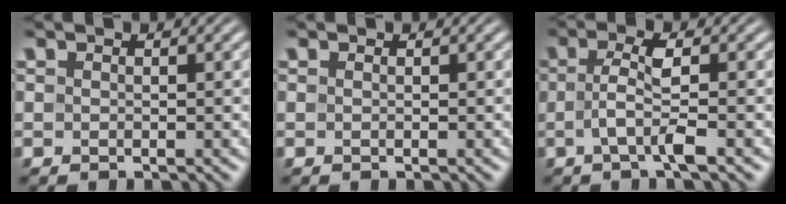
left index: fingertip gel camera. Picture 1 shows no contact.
{"total": 0.0}
{"total": 3.0, "force": [-0.5, 0.4, 2.9], "torque": [-0.058, 0.006, -0.013]}